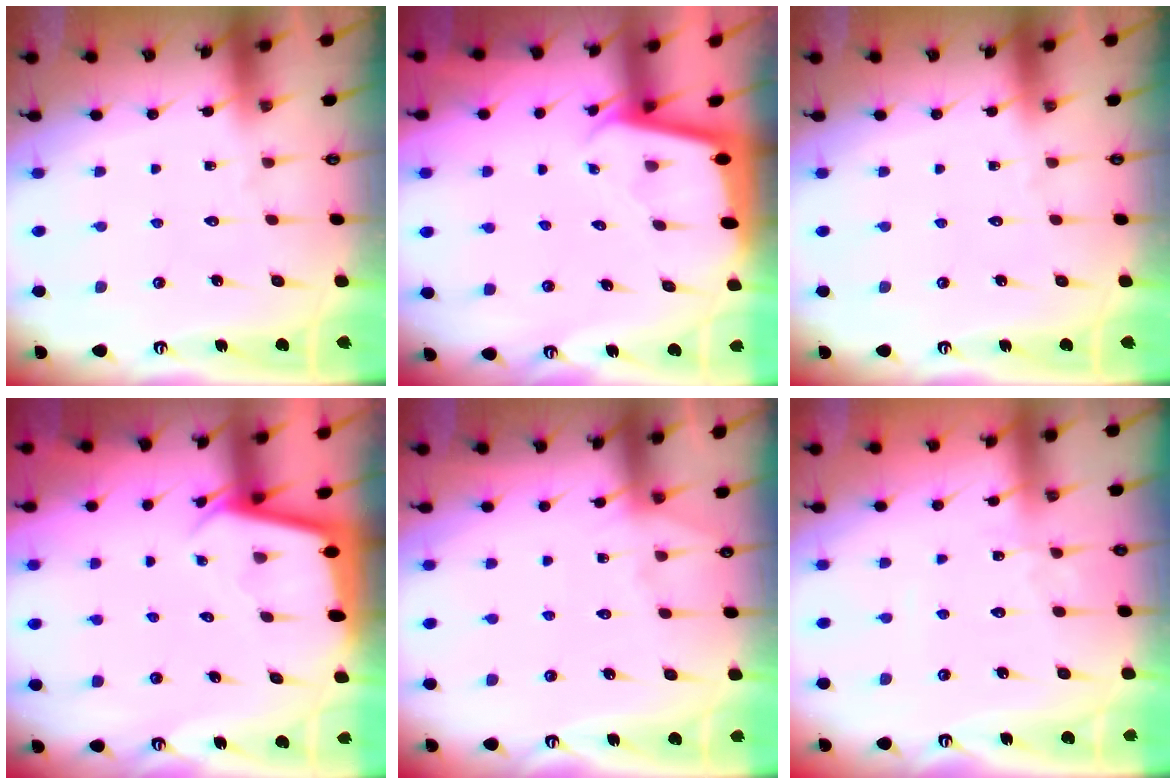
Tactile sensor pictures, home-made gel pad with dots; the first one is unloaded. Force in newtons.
{"total": 1.9, "press": 1.9, "slide": 0.1}
{"total": 0.0}
{"total": 2.5, "press": 2.5, "slide": 0.1}
{"total": 6.3, "press": 6.3, "slide": 0.7}
{"total": 2.2, "press": 2.2, "slide": 0.3}